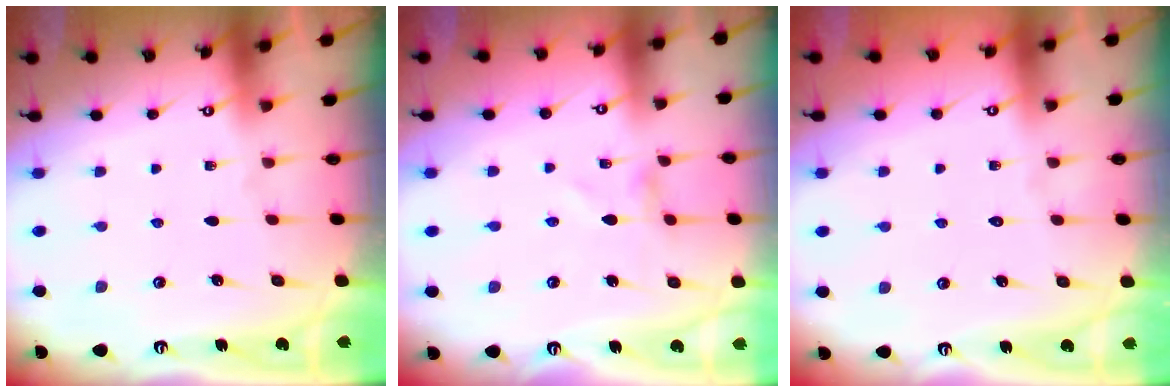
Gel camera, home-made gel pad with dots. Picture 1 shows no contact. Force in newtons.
{"total": 1.1, "press": 1.0, "slide": 0.3}
{"total": 1.5, "press": 1.5, "slide": 0.1}